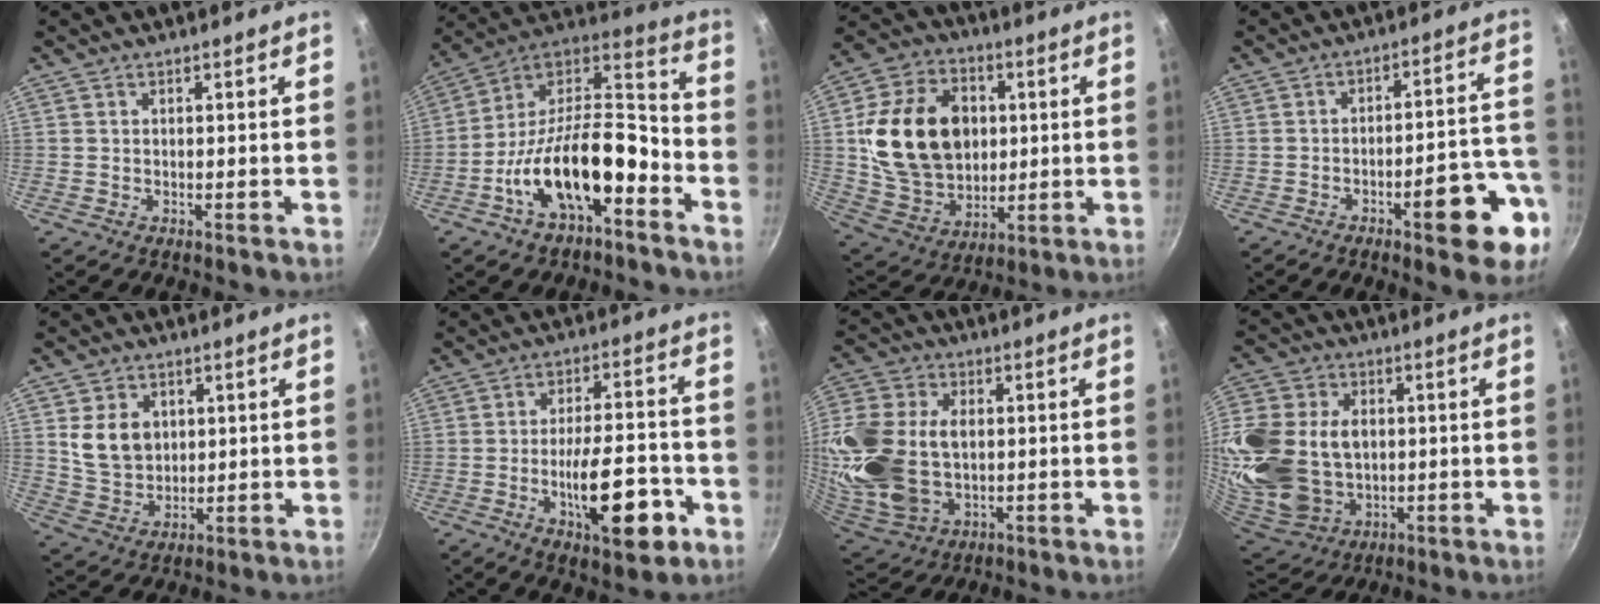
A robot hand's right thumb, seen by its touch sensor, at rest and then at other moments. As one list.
[{"total": 20.9, "force": [-8.6, 9.6, 16.4], "torque": [-0.253, 0.069, -0.163]}, {"total": 21.8, "force": [2.7, 16.3, 14.3], "torque": [-0.229, 0.003, 0.053]}, {"total": 12.9, "force": [-5.8, 4.0, 10.8], "torque": [-0.117, 0.048, -0.075]}, {"total": 8.9, "force": [2.0, 7.0, 5.1], "torque": [-0.073, -0.014, 0.045]}, {"total": 15.6, "force": [-6.0, 5.8, 13.2], "torque": [-0.179, 0.033, -0.084]}, {"total": 25.3, "force": [1.1, 17.7, 18.0], "torque": [-0.410, 0.010, 0.029]}, {"total": 27.0, "force": [1.2, 20.3, 17.8], "torque": [-0.405, 0.016, 0.037]}]